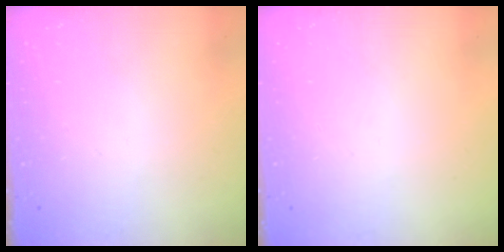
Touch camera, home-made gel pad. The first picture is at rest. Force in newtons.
{"total": 0.0}